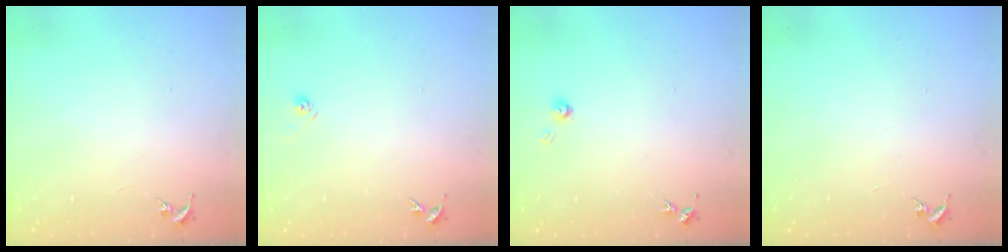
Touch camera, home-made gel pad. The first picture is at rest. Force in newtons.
{"total": 3.3, "press": 3.0, "slide": 1.2}
{"total": 3.9, "press": 3.9, "slide": 0.5}
{"total": 0.0}